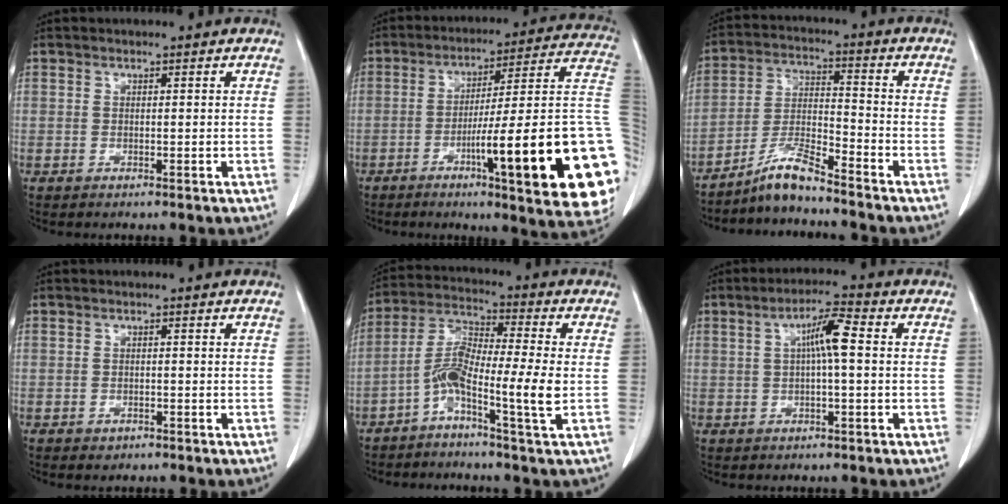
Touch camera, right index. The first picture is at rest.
{"total": 26.7, "force": [-7.3, 1.4, 25.6], "torque": [-0.239, -0.001, -0.107]}
{"total": 7.0, "force": [-6.1, 0.0, 3.4], "torque": [-0.074, -0.009, -0.118]}
{"total": 1.0, "force": [-0.6, 0.7, 0.3], "torque": [-0.006, 0.002, -0.005]}
{"total": 9.3, "force": [-3.3, -0.2, 8.6], "torque": [-0.179, 0.017, -0.073]}
{"total": 5.6, "force": [0.7, 0.4, 5.6], "torque": [-0.100, 0.013, 0.009]}